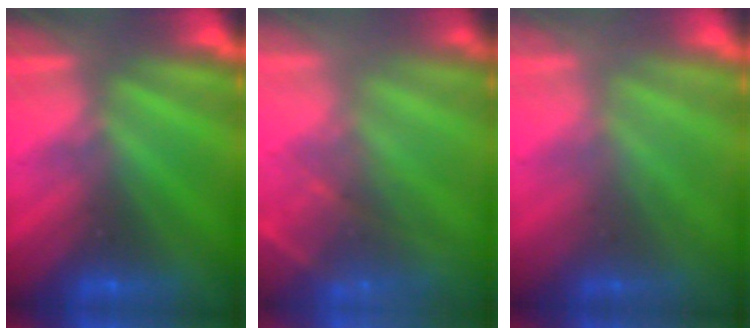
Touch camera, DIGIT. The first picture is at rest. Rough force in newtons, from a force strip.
{"total": 7.4}
{"total": 2.3}